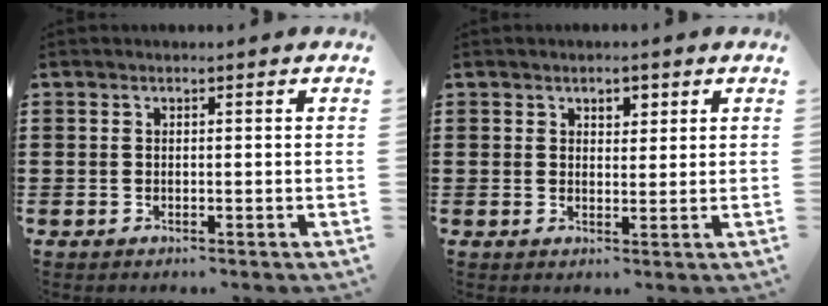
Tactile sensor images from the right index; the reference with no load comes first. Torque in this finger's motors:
{"motor_torque": [0.01, -0.01, 0.00, 0.01]}